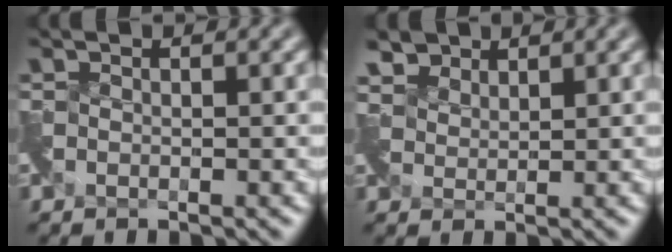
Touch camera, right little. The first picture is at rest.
{"total": 2.9, "force": [2.6, 1.4, 0.0], "torque": [-0.014, -0.005, 0.057]}